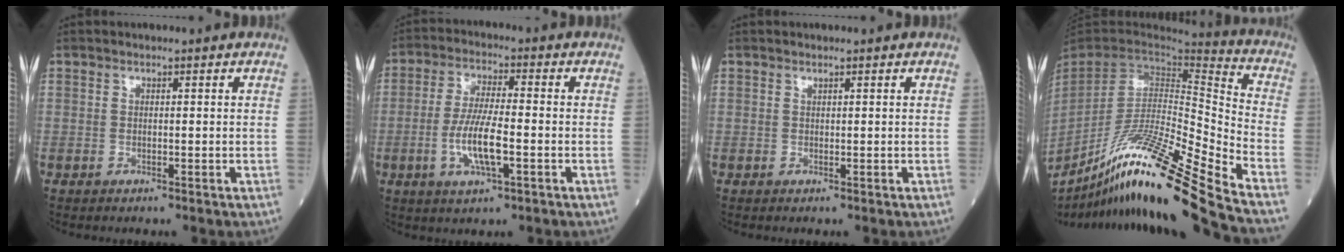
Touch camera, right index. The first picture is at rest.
{"total": 8.3, "force": [-2.2, 1.5, 7.9], "torque": [-0.163, -0.004, -0.043]}
{"total": 0.0}
{"total": 26.1, "force": [-20.1, -2.3, 16.5], "torque": [-0.269, -0.054, -0.358]}